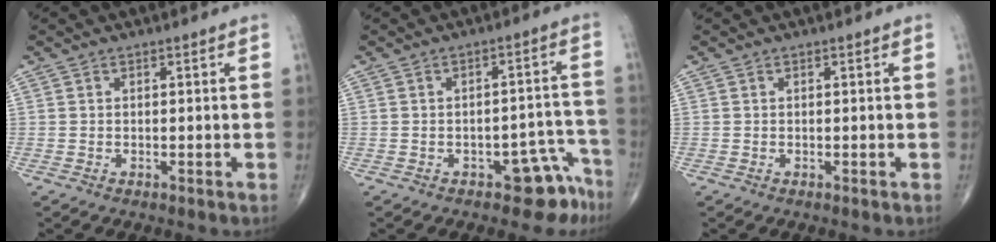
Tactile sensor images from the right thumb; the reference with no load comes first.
{"total": 6.3, "force": [-4.5, 3.3, 2.9], "torque": [0.005, 0.060, -0.057]}
{"total": 0.0}